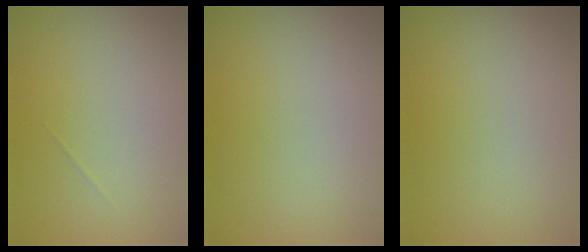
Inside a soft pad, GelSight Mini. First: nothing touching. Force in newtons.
{"total": 0.0}
{"total": 0.0}